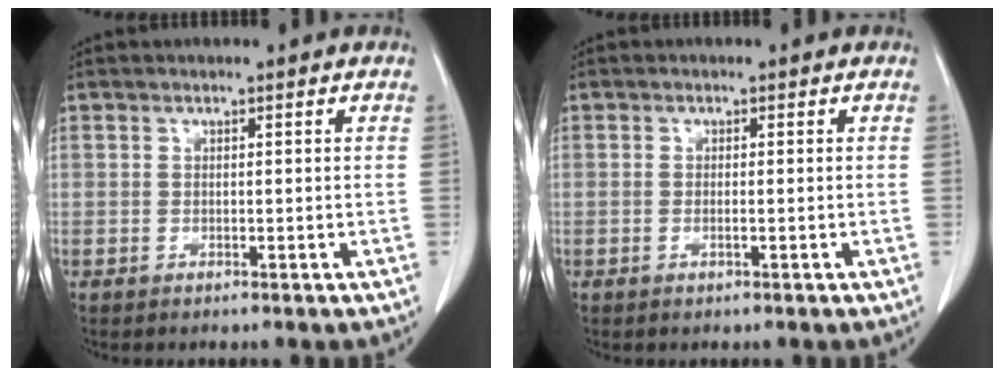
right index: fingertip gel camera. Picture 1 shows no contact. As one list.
[{"total": 0.6, "force": [-0.2, 0.1, 0.6], "torque": [-0.013, -0.001, -0.002]}]